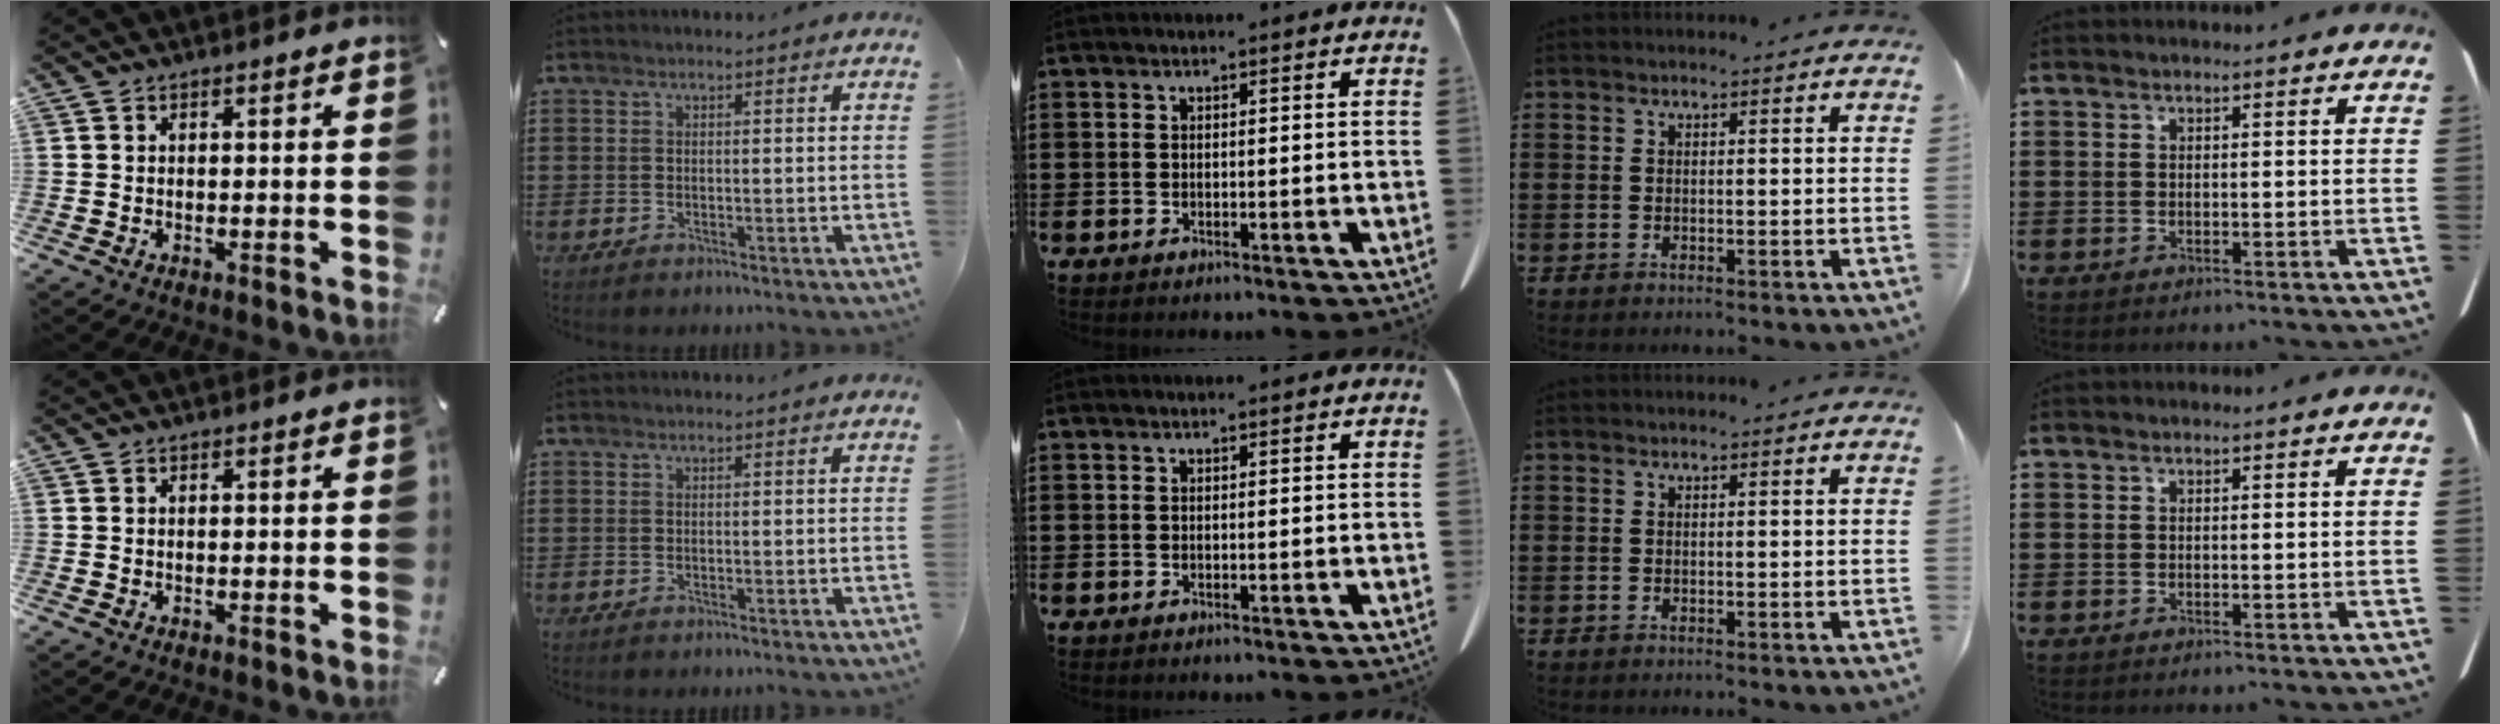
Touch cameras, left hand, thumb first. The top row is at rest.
{}